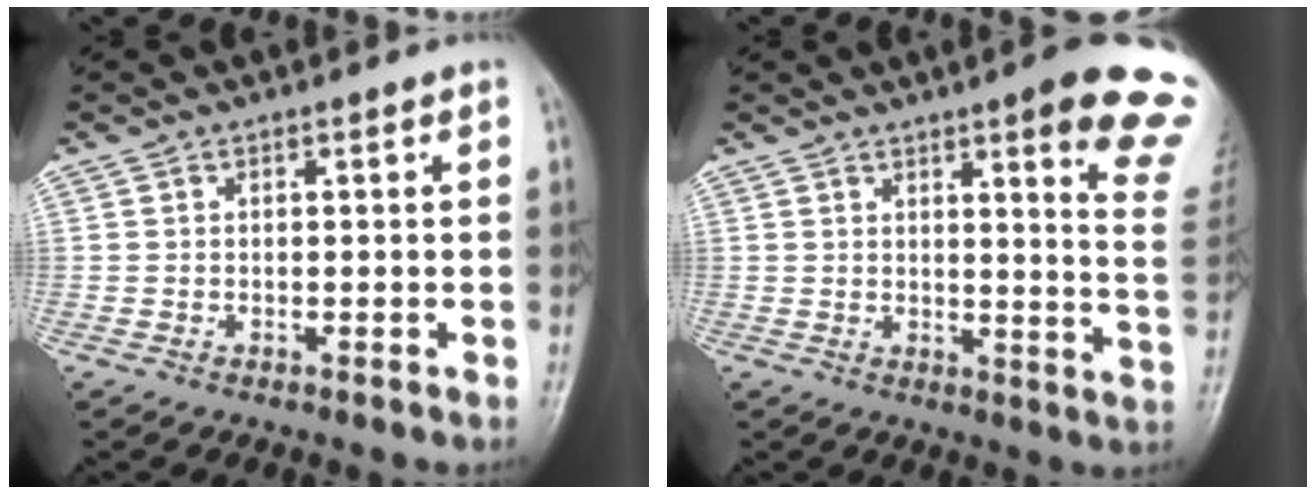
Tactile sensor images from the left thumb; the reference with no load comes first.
{"total": 16.9, "force": [10.6, 2.9, 12.9], "torque": [-0.128, -0.054, 0.111]}